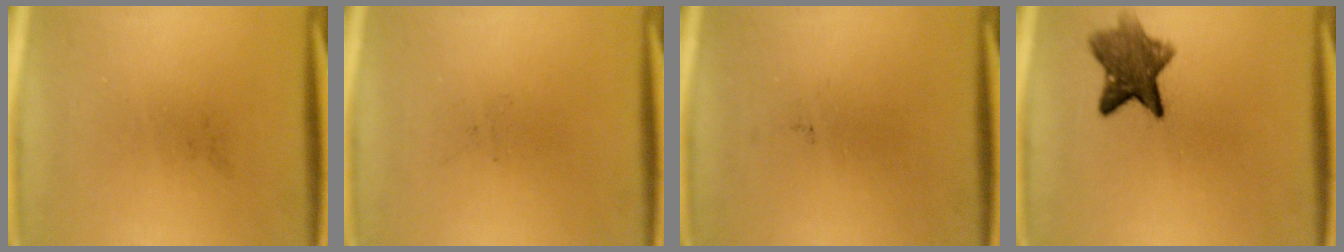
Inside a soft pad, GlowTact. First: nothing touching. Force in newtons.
{"total": 0.0}
{"total": 0.0}
{"total": 7.5}